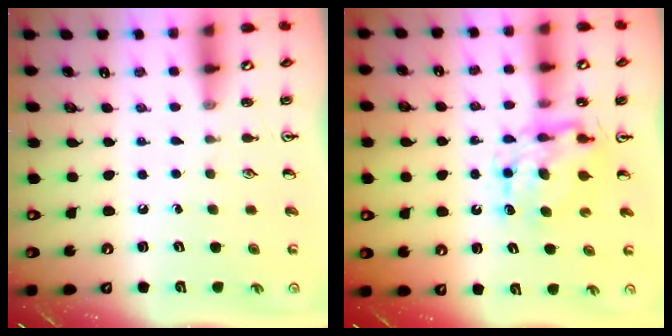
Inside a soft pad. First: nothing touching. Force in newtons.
{"total": 8.2, "press": 8.2, "slide": 0.4}